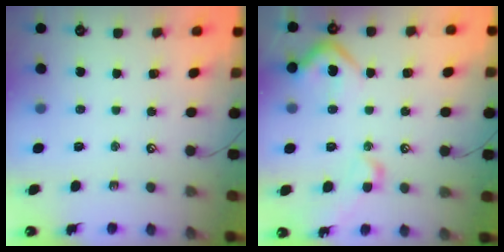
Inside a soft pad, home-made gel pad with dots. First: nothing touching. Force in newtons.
{"total": 9.6, "press": 9.5, "slide": 1.3}